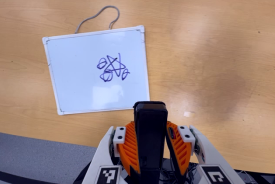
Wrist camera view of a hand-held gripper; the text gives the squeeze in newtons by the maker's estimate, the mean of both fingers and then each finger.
{"total": 4.6, "left": 3.2, "right": 6.0}